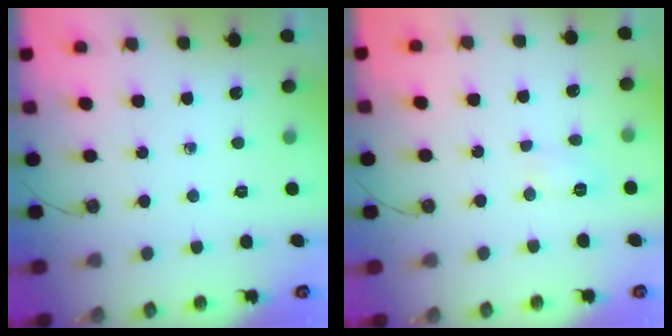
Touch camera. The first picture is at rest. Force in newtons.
{"total": 3.7, "press": 3.7, "slide": 0.5}